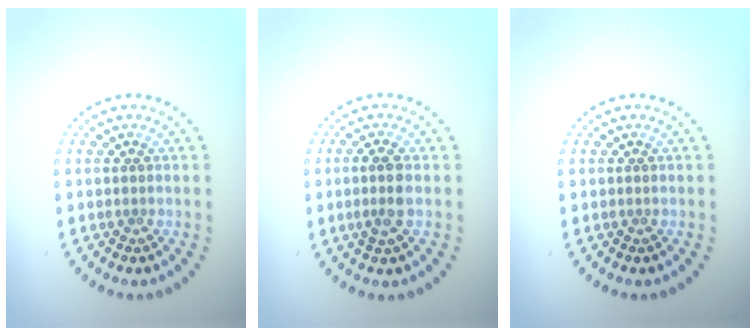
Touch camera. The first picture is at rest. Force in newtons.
{"total": 2.2, "press": 2.0, "slide": 1.0}
{"total": 0.0}